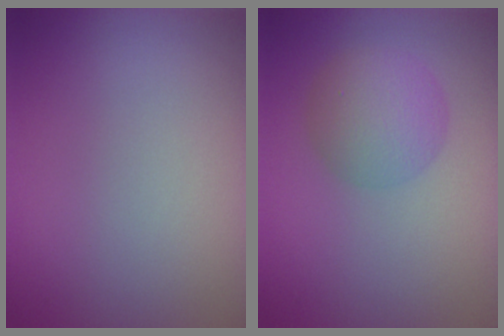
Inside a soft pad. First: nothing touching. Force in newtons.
{"total": 3.7, "press": 3.7, "slide": 0.1}